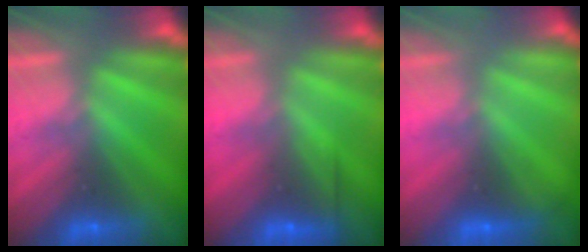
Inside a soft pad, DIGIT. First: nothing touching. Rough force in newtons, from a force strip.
{"total": 2.6}
{"total": 2.1}